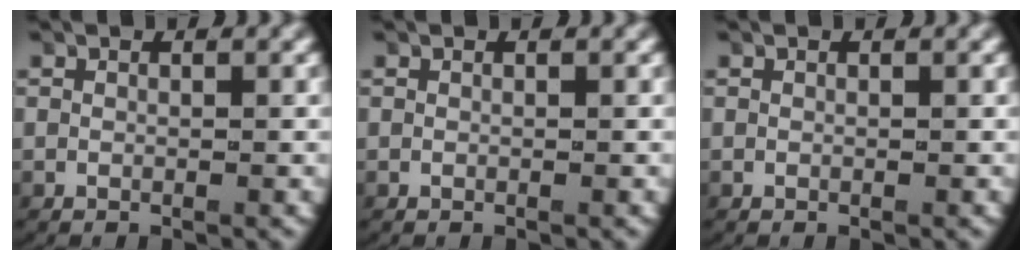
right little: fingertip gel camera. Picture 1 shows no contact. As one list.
[{"total": 0.0}, {"total": 0.0}]